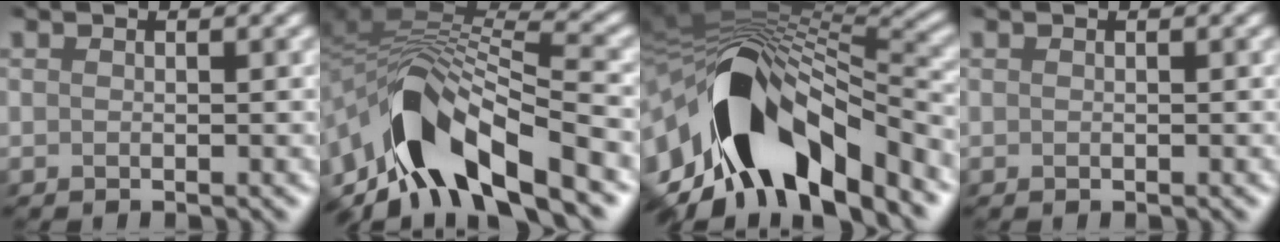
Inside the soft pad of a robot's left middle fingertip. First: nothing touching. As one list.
[{"total": 11.2, "force": [-3.9, 5.1, 9.2], "torque": [-0.169, 0.009, -0.070]}, {"total": 14.6, "force": [-6.2, 7.3, 11.1], "torque": [-0.200, 0.013, -0.099]}, {"total": 0.0}]